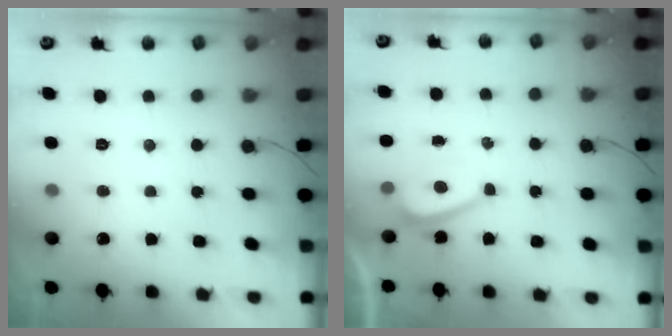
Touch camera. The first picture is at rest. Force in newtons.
{"total": 3.5, "press": 3.5, "slide": 0.4}